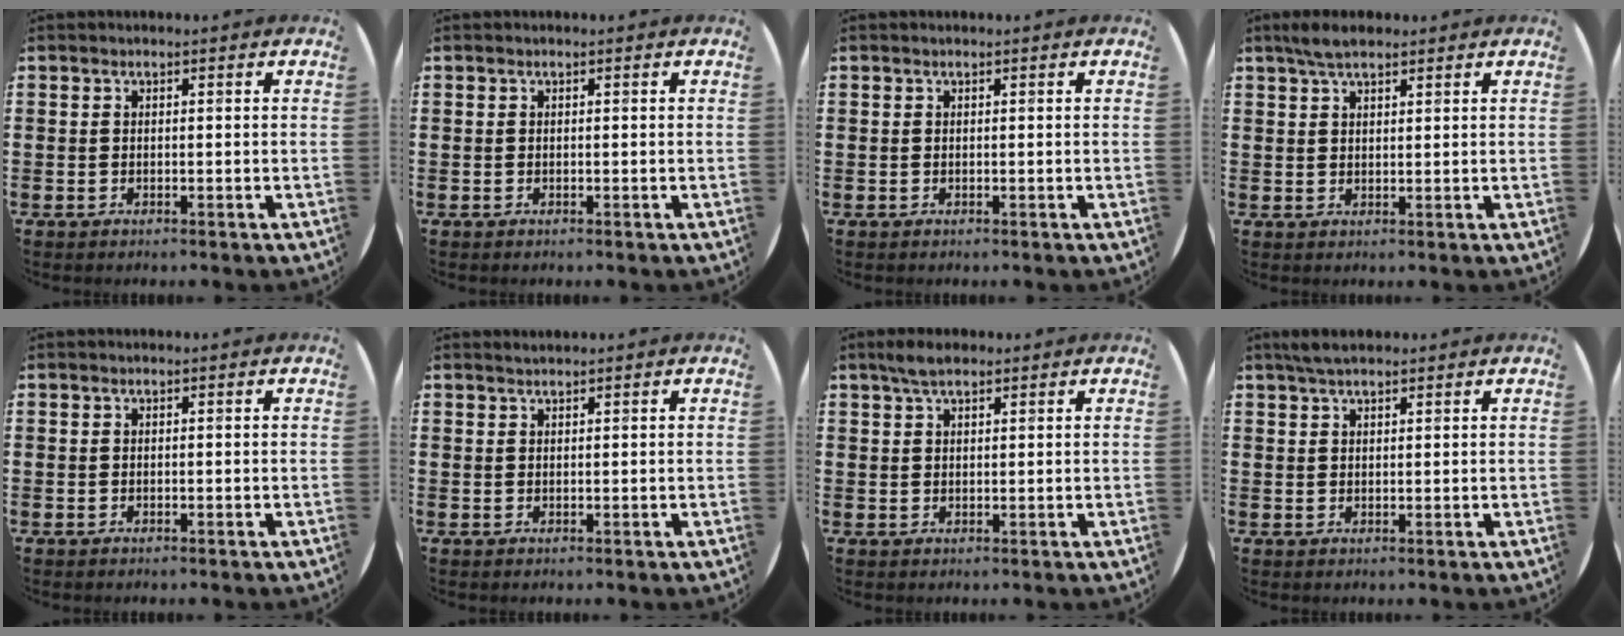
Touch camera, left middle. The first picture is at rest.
{"total": 0.0}
{"total": 0.0}
{"total": 3.7, "force": [2.8, 1.3, 2.0], "torque": [-0.044, 0.008, 0.052]}
{"total": 0.0}
{"total": 0.6, "force": [0.6, -0.1, 0.1], "torque": [-0.001, 0.000, 0.012]}
{"total": 3.0, "force": [2.3, 1.1, 1.6], "torque": [-0.028, 0.005, 0.040]}
{"total": 2.8, "force": [2.3, 0.9, 1.2], "torque": [-0.029, 0.007, 0.043]}